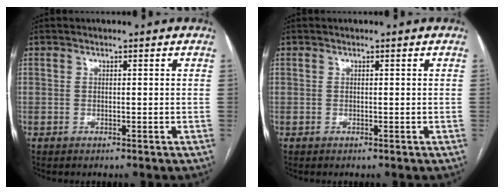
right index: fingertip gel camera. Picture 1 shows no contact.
{"total": 0.0}